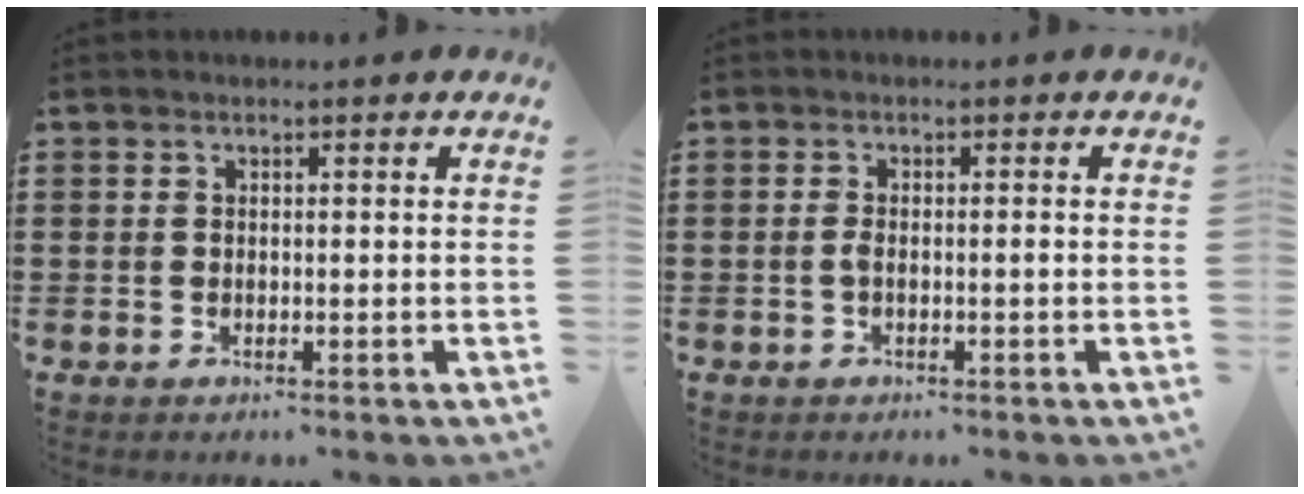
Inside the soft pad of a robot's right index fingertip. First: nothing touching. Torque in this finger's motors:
{"motor_torque": [0.56, -0.29, 0.21, 0.07]}